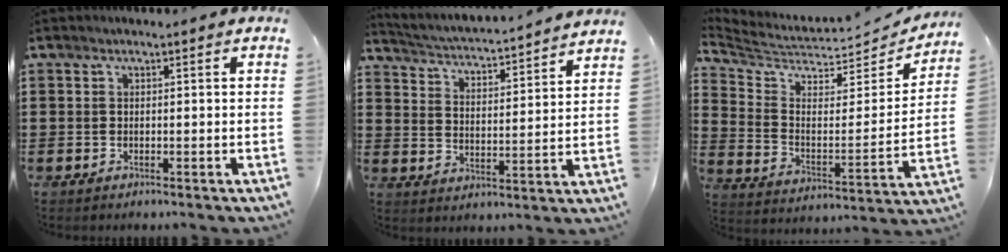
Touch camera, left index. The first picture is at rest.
{"total": 3.1, "force": [2.9, -0.8, 0.5], "torque": [-0.029, -0.037, 0.040]}
{"total": 4.8, "force": [4.3, 1.6, 1.6], "torque": [-0.062, -0.043, 0.071]}